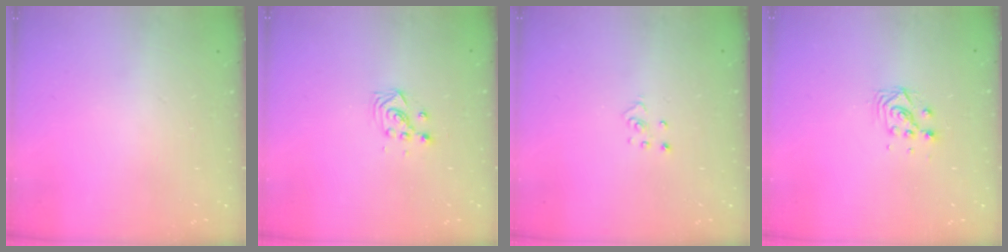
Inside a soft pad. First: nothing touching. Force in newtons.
{"total": 2.9, "press": 2.9, "slide": 0.4}
{"total": 2.3, "press": 2.3, "slide": 0.2}
{"total": 4.6, "press": 4.6, "slide": 0.2}